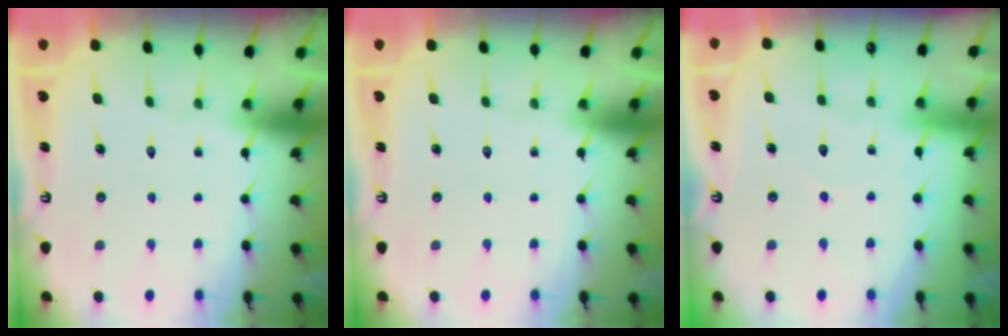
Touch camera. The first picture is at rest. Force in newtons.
{"total": 0.0}
{"total": 5.5, "press": 5.5, "slide": 0.5}